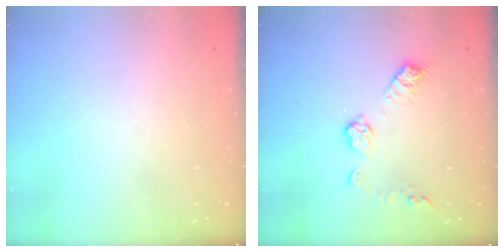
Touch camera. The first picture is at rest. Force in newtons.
{"total": 9.4, "press": 9.4, "slide": 0.2}